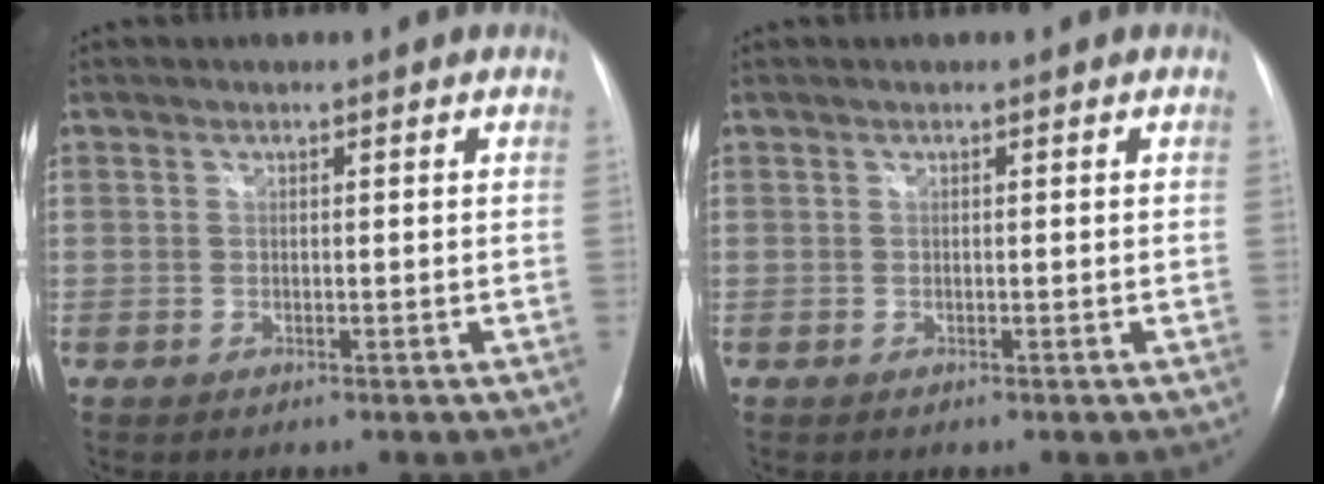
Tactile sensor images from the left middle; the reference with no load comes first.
{"total": 0.0}